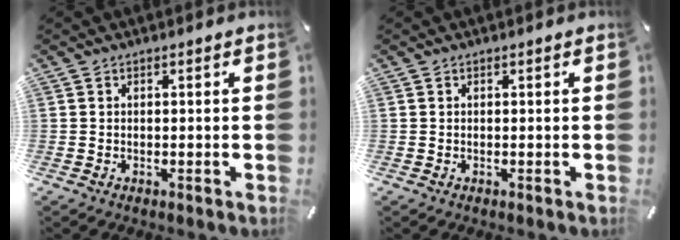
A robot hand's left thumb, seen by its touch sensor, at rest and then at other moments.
{"total": 0.0}